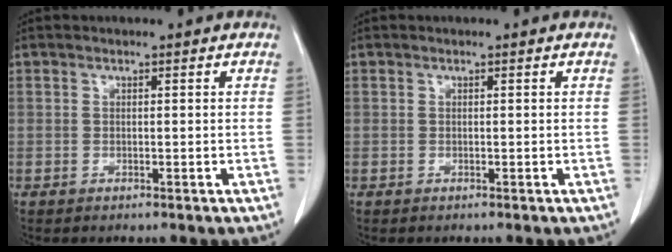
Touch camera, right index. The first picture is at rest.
{"total": 0.0}